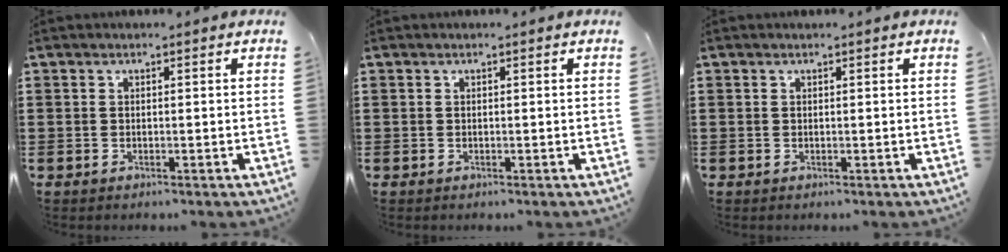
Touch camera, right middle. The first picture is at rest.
{"total": 0.0}
{"total": 0.0}